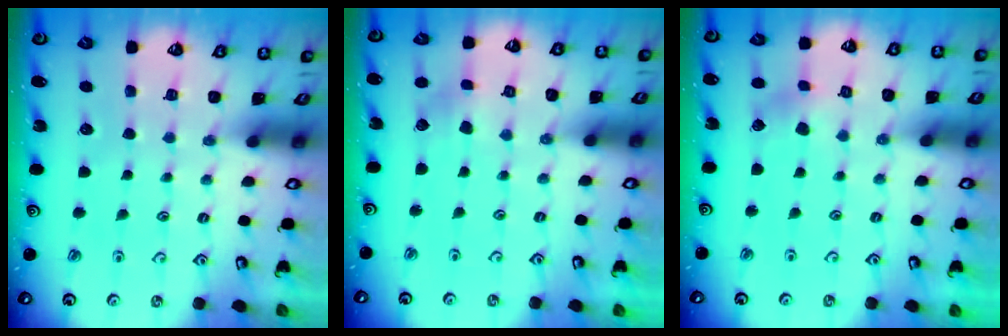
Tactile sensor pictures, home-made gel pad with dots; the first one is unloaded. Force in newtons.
{"total": 2.7, "press": 2.7, "slide": 0.4}
{"total": 2.8, "press": 2.7, "slide": 0.8}